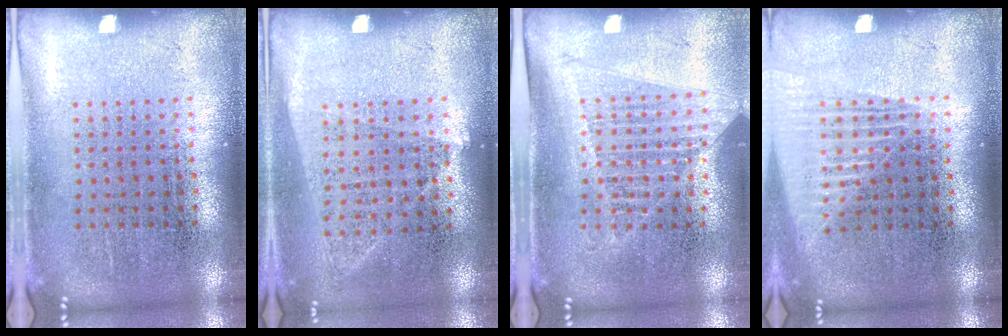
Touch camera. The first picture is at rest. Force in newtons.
{"total": 1.0, "press": 0.9, "slide": 0.4}
{"total": 1.2, "press": 1.1, "slide": 0.5}
{"total": 1.3, "press": 1.3, "slide": 0.2}